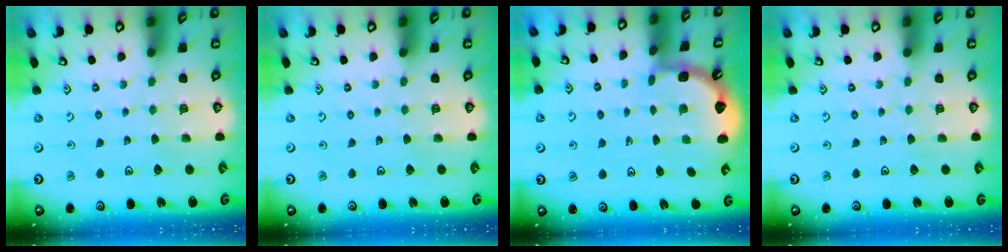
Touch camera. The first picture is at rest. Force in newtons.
{"total": 0.0}
{"total": 2.0, "press": 2.0, "slide": 0.2}
{"total": 0.0}